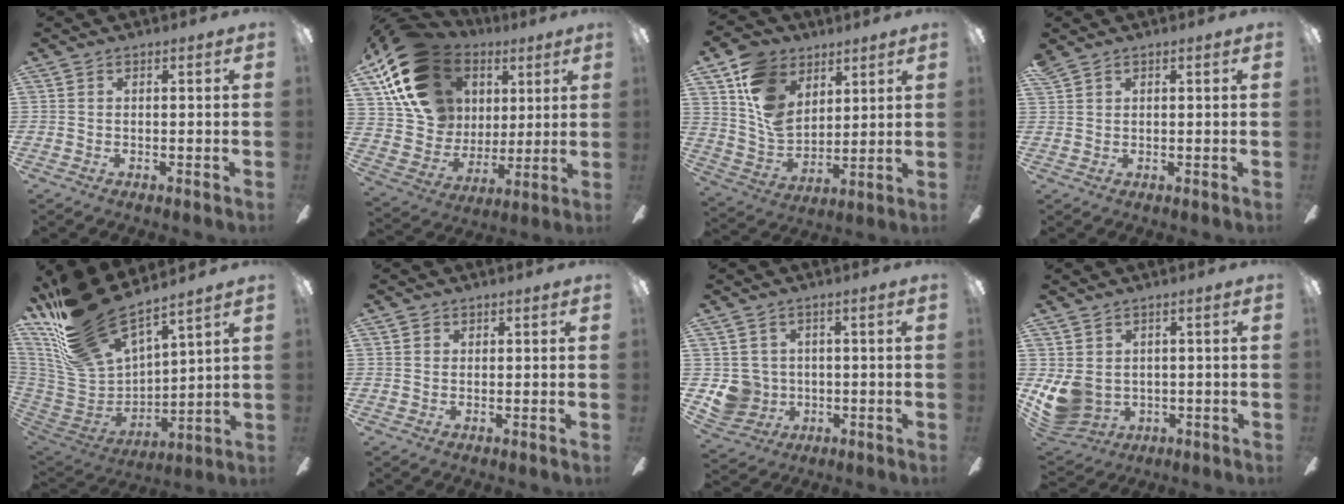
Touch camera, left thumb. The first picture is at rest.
{"total": 20.9, "force": [10.1, 15.5, 9.6], "torque": [-0.171, -0.034, 0.207]}
{"total": 14.0, "force": [7.5, 9.9, 6.4], "torque": [-0.139, -0.030, 0.148]}
{"total": 1.4, "force": [1.1, 0.8, 0.4], "torque": [-0.010, 0.000, 0.022]}
{"total": 22.4, "force": [17.9, 7.5, 11.2], "torque": [-0.251, -0.126, 0.316]}
{"total": 1.2, "force": [0.7, 0.9, 0.2], "torque": [0.004, 0.000, 0.010]}
{"total": 6.7, "force": [0.2, 6.6, 1.2], "torque": [-0.052, -0.002, 0.010]}
{"total": 8.1, "force": [-0.3, 7.1, 3.9], "torque": [-0.106, -0.007, 0.000]}